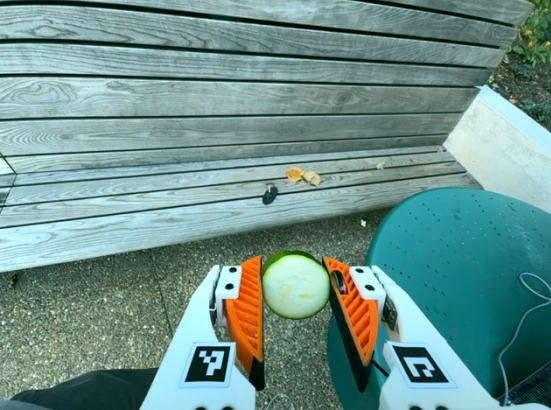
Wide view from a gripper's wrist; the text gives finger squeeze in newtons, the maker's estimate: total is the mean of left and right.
{"total": 7.7, "left": 7.3, "right": 8.2}